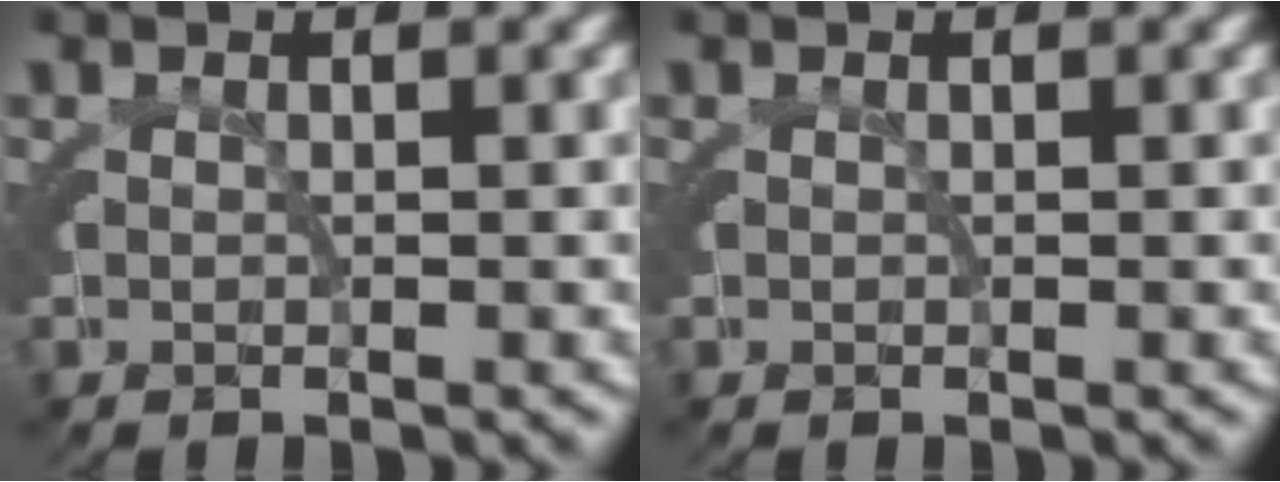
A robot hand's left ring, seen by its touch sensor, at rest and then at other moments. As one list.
[{"total": 0.0}]